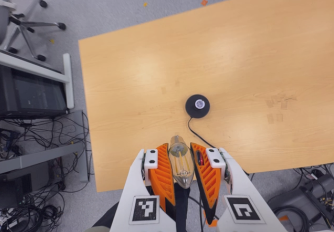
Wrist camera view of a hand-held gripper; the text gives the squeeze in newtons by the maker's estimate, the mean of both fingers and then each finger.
{"total": 19.8, "left": 21.4, "right": 18.3}